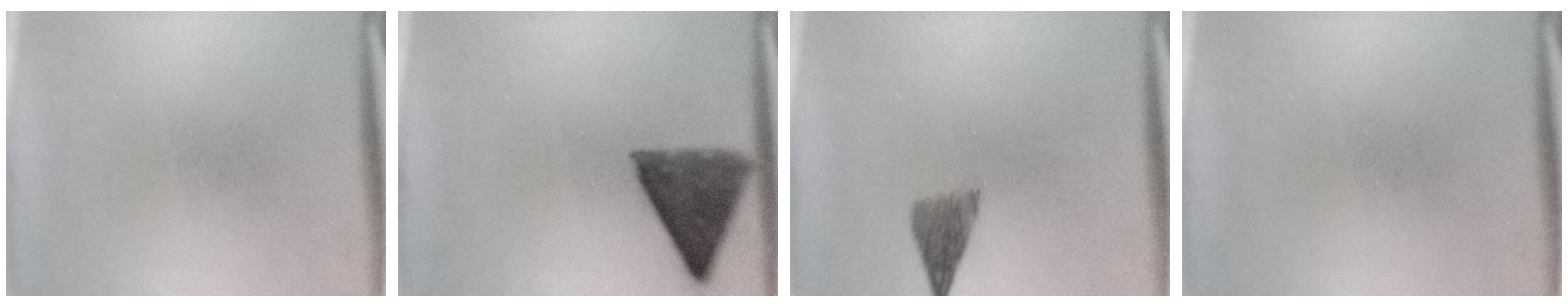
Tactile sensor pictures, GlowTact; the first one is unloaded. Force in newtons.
{"total": 10.3}
{"total": 3.6}
{"total": 0.0}